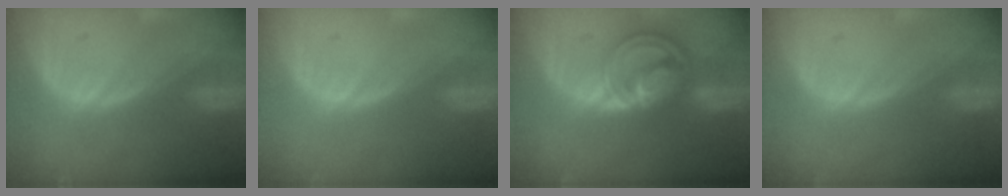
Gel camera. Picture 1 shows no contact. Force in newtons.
{"total": 0.0}
{"total": 8.8, "press": 7.4, "slide": 4.7}
{"total": 0.0}